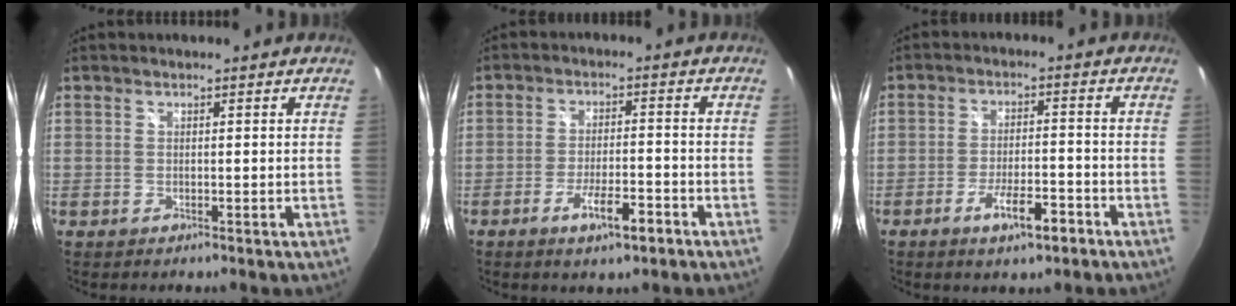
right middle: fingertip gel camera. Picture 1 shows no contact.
{"total": 6.6, "force": [-3.9, 1.5, 5.1], "torque": [-0.101, -0.010, -0.062]}
{"total": 7.0, "force": [-4.2, 1.8, 5.3], "torque": [-0.104, -0.008, -0.065]}